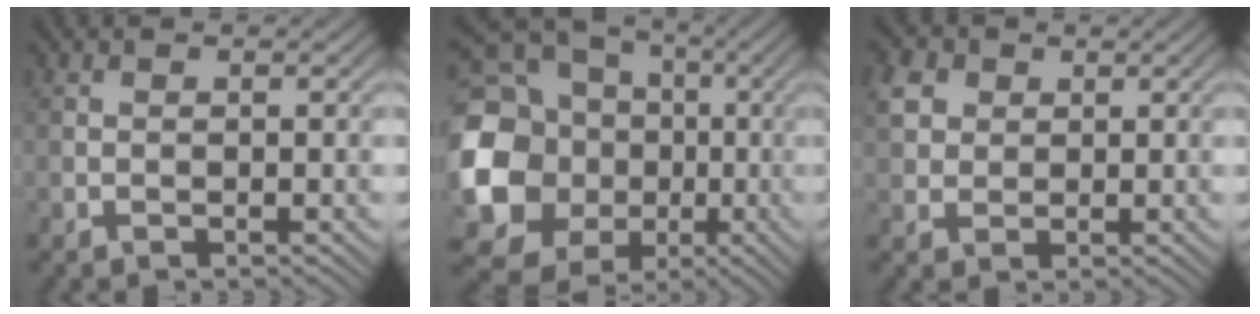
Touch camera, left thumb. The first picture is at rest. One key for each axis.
{"total": 22.1, "fx": -1.6, "fy": 19.9, "fz": 9.6, "tx": -0.262, "ty": -0.015, "tz": -0.049}
{"total": 4.3, "fx": 1.5, "fy": 3.5, "fz": 2.0, "tx": -0.062, "ty": 0.009, "tz": 0.030}